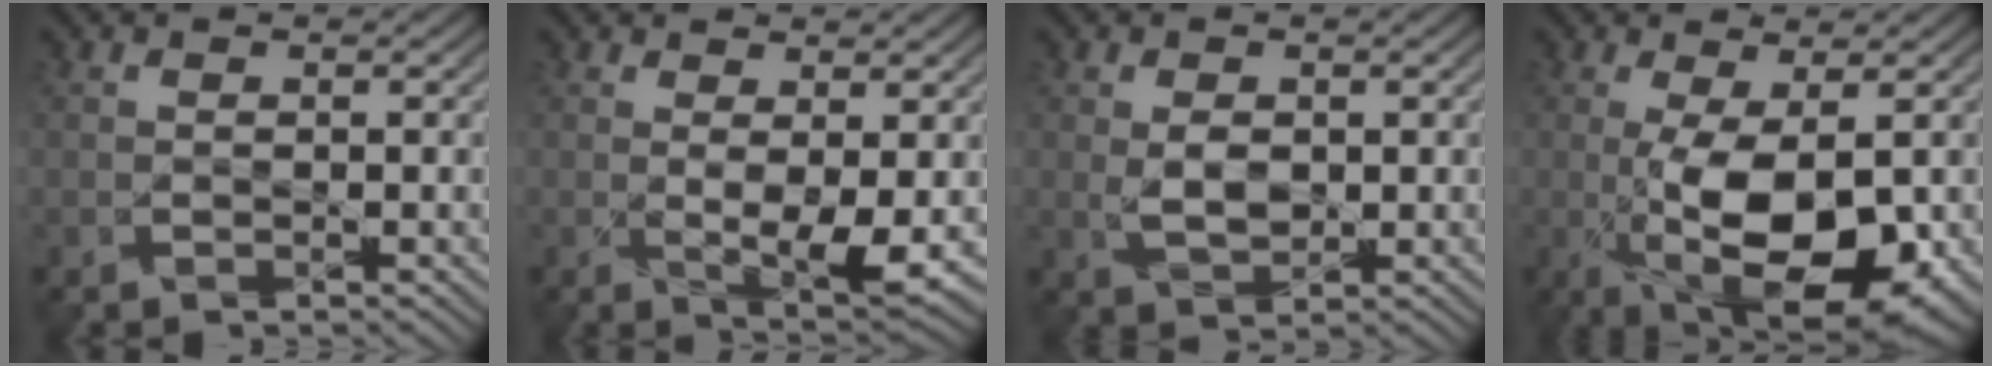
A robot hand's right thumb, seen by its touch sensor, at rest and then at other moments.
{"total": 4.2, "force": [0.1, 1.1, 4.0], "torque": [-0.093, -0.009, 0.009]}
{"total": 2.7, "force": [0.5, 1.6, 2.2], "torque": [-0.055, -0.002, 0.007]}
{"total": 11.0, "force": [-2.3, 4.2, 9.9], "torque": [-0.199, -0.026, -0.025]}